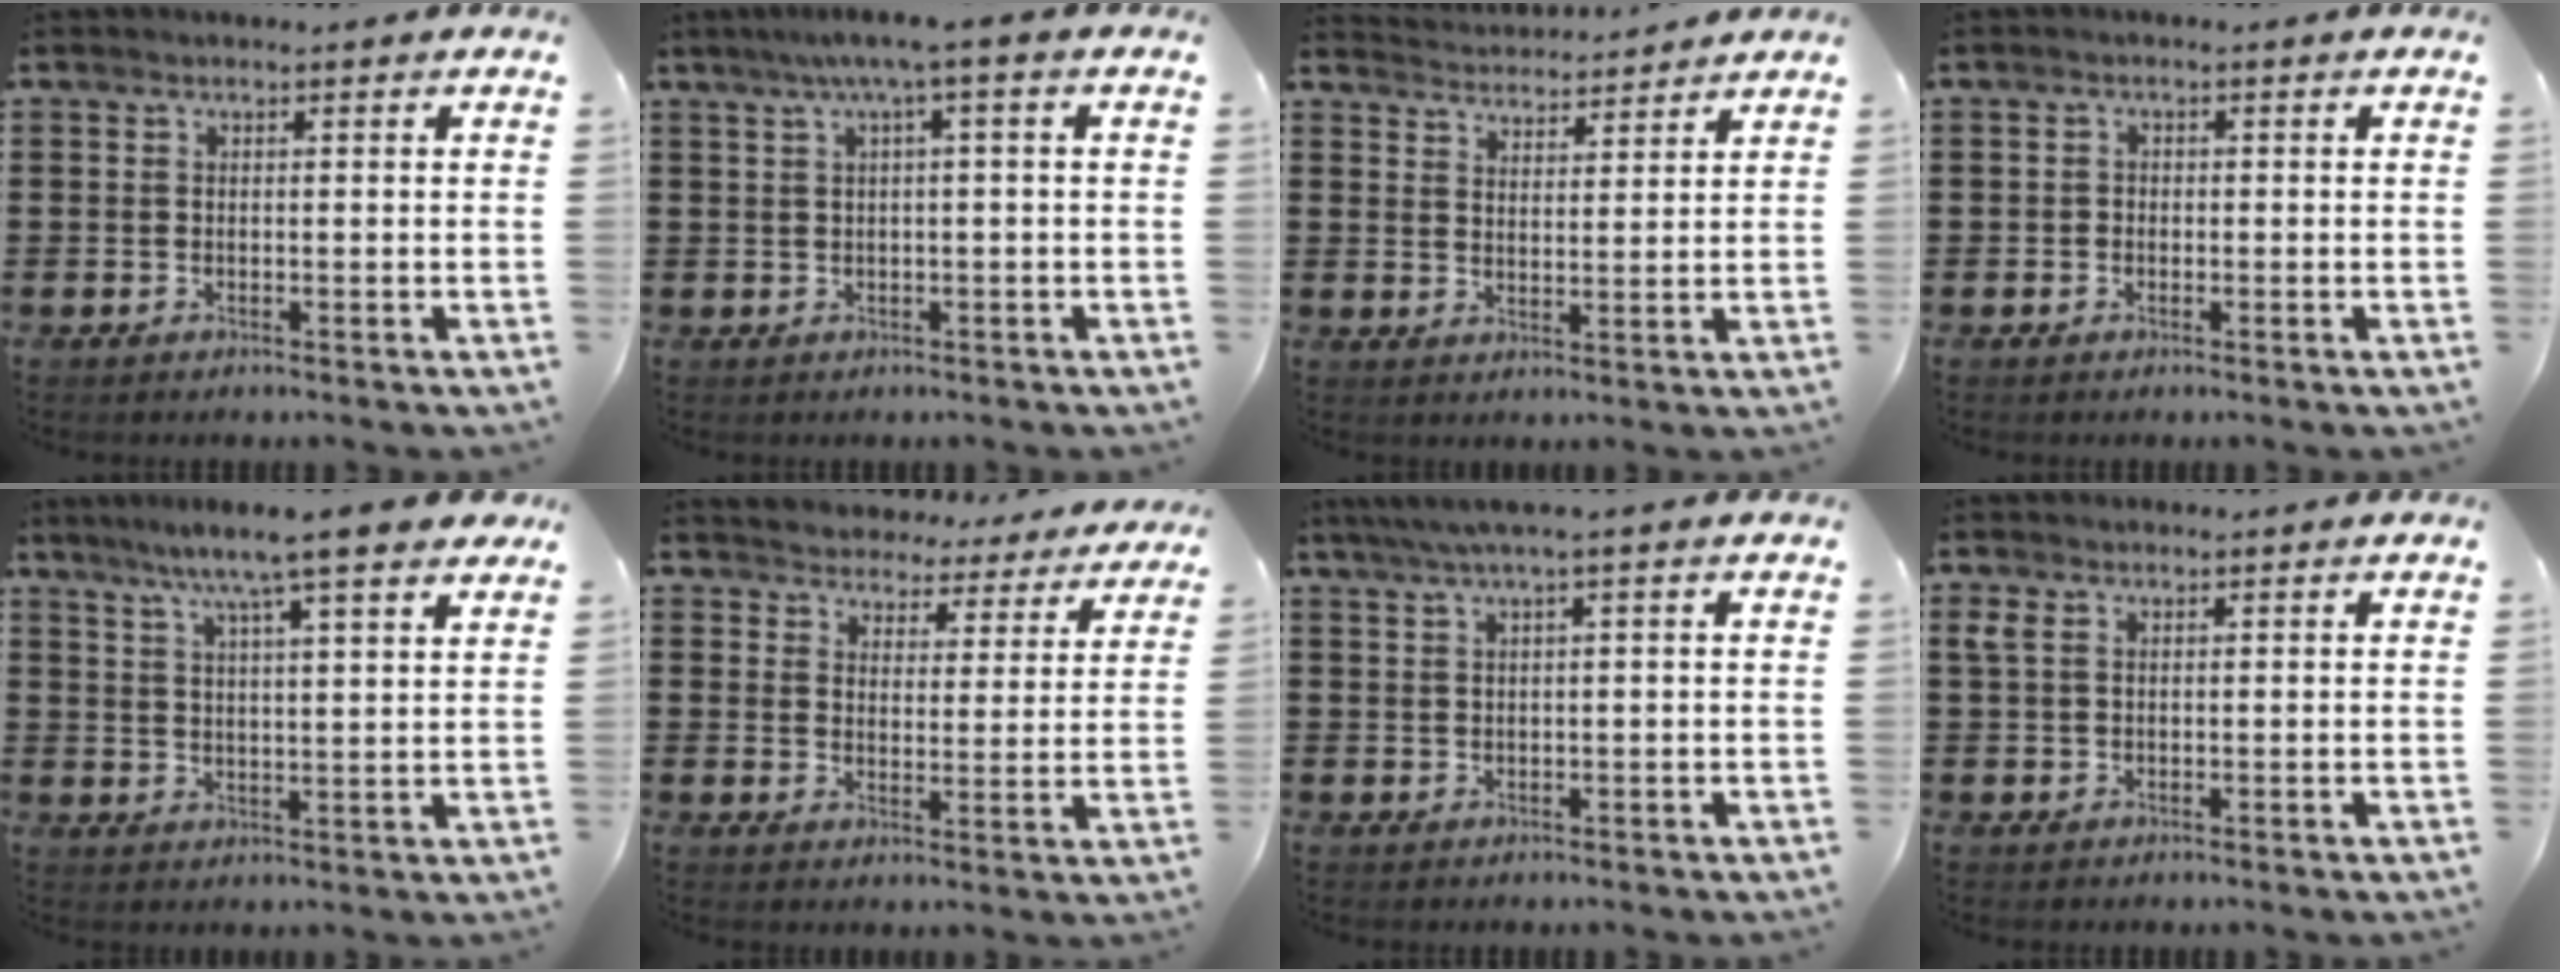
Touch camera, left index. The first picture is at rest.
{"total": 3.3, "force": [0.4, -0.3, 3.2], "torque": [-0.060, -0.001, 0.004]}
{"total": 3.4, "force": [3.4, -0.1, -0.4], "torque": [-0.006, -0.021, 0.060]}
{"total": 0.9, "force": [-0.4, 0.7, 0.3], "torque": [-0.009, 0.000, -0.010]}
{"total": 8.0, "force": [6.3, 0.1, 4.9], "torque": [-0.113, -0.018, 0.108]}
{"total": 4.4, "force": [4.4, 0.2, -0.6], "torque": [-0.017, -0.036, 0.074]}
{"total": 2.2, "force": [0.7, -0.2, 2.0], "torque": [-0.038, -0.002, 0.011]}
{"total": 1.8, "force": [0.5, 1.2, 1.3], "torque": [-0.038, 0.005, 0.006]}